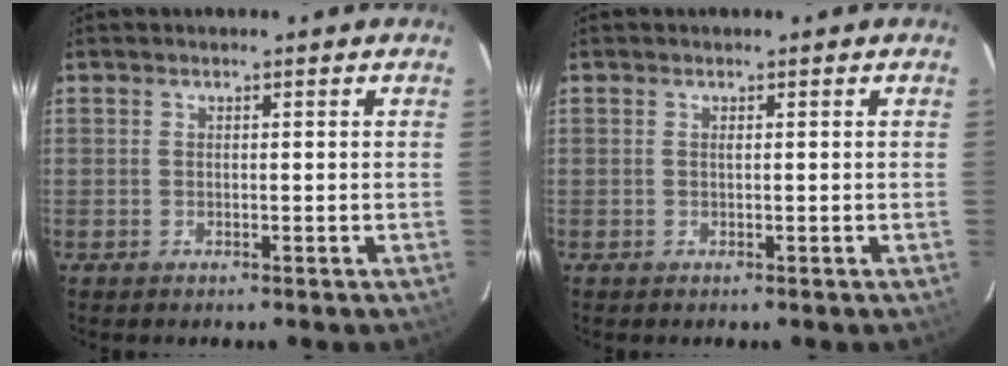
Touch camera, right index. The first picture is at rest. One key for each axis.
{"total": 0.0}